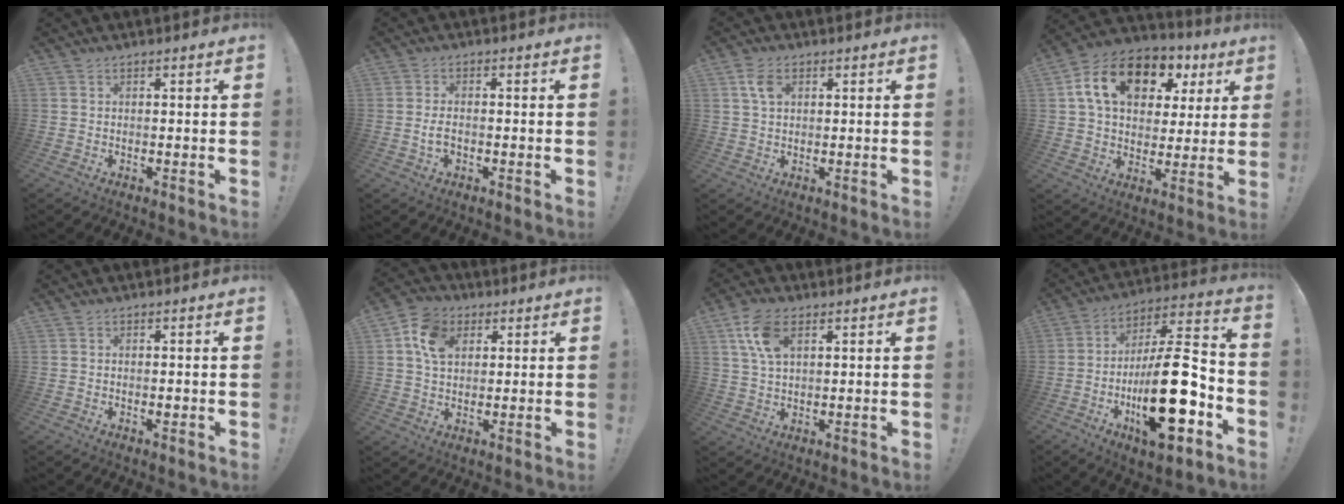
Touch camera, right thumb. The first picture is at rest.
{"total": 3.0, "force": [-0.8, 1.4, 2.5], "torque": [-0.041, 0.002, -0.015]}
{"total": 5.0, "force": [1.9, 3.2, 3.3], "torque": [-0.054, 0.001, 0.035]}
{"total": 17.9, "force": [7.6, 11.6, 11.2], "torque": [-0.183, -0.018, 0.138]}
{"total": 0.5, "force": [-0.1, 0.4, 0.3], "torque": [0.003, -0.001, -0.004]}
{"total": 9.8, "force": [3.7, 7.3, 5.5], "torque": [-0.089, 0.000, 0.072]}
{"total": 9.1, "force": [3.9, 4.9, 6.6], "torque": [-0.123, -0.005, 0.074]}
{"total": 24.8, "force": [-7.6, 8.8, 21.9], "torque": [-0.369, 0.041, -0.119]}